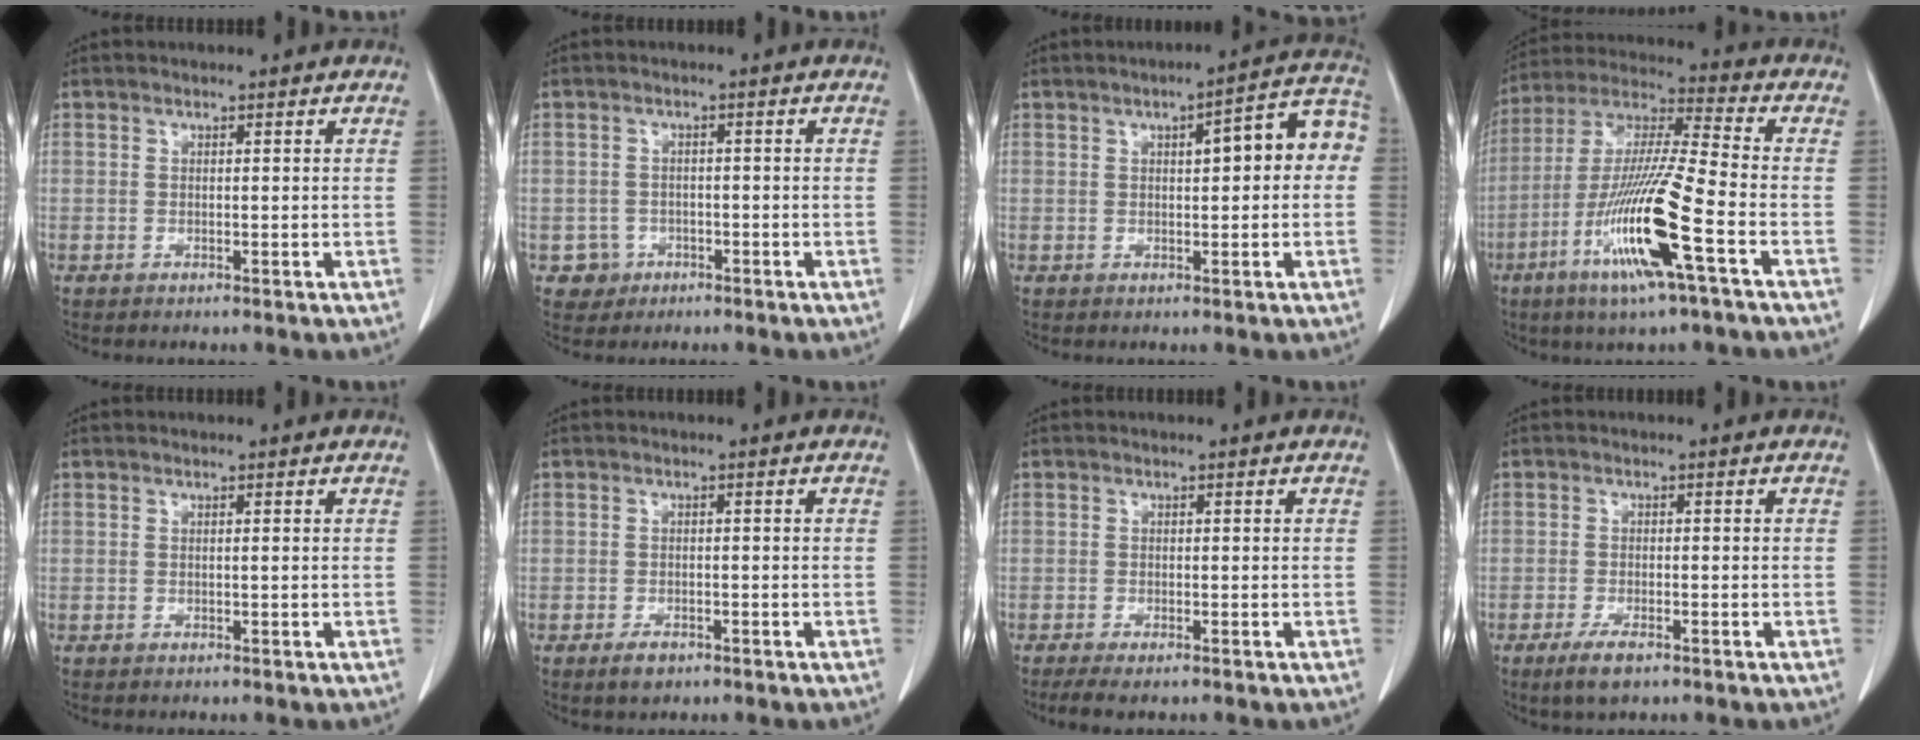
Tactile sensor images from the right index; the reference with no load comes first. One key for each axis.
{"total": 3.0, "fx": -1.3, "fy": 2.7, "fz": -0.1, "tx": 0.011, "ty": 0.014, "tz": -0.020}
{"total": 8.5, "fx": 1.3, "fy": 2.2, "fz": 8.1, "tx": -0.102, "ty": 0.036, "tz": 0.010}
{"total": 16.8, "fx": -6.7, "fy": 0.0, "fz": 15.4, "tx": -0.316, "ty": -0.020, "tz": -0.128}
{"total": 0.0}
{"total": 2.3, "fx": -1.6, "fy": 1.1, "fz": 1.3, "tx": -0.025, "ty": -0.001, "tz": -0.021}
{"total": 3.6, "fx": -2.8, "fy": 0.8, "fz": 2.2, "tx": -0.037, "ty": -0.011, "tz": -0.042}
{"total": 3.7, "fx": -2.4, "fy": 1.0, "fz": 2.7, "tx": -0.055, "ty": -0.005, "tz": -0.041}